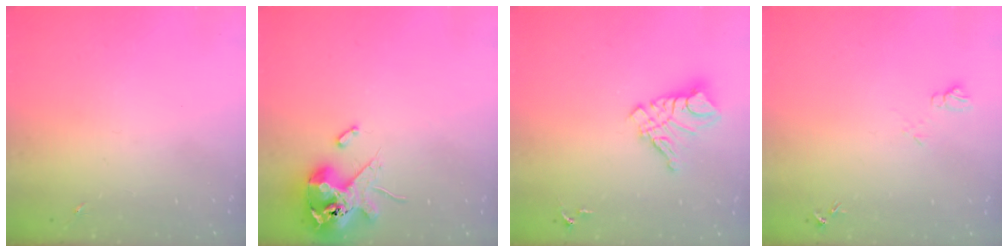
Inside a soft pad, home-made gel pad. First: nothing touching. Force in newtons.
{"total": 13.1, "press": 12.9, "slide": 2.2}
{"total": 12.1, "press": 12.0, "slide": 1.1}
{"total": 6.3, "press": 6.3, "slide": 0.7}